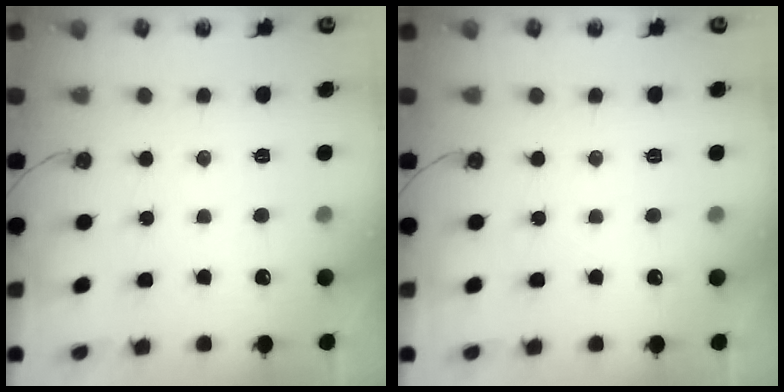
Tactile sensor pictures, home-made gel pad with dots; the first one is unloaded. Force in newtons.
{"total": 0.0}